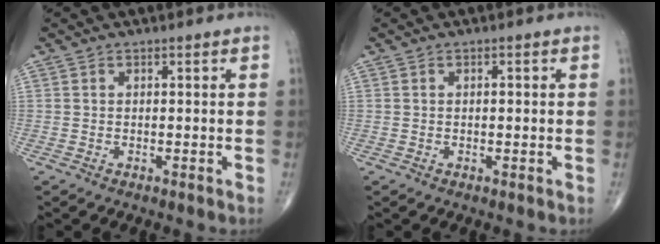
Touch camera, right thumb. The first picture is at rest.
{"total": 0.8, "force": [0.0, 0.3, 0.8], "torque": [-0.010, 0.000, 0.000]}